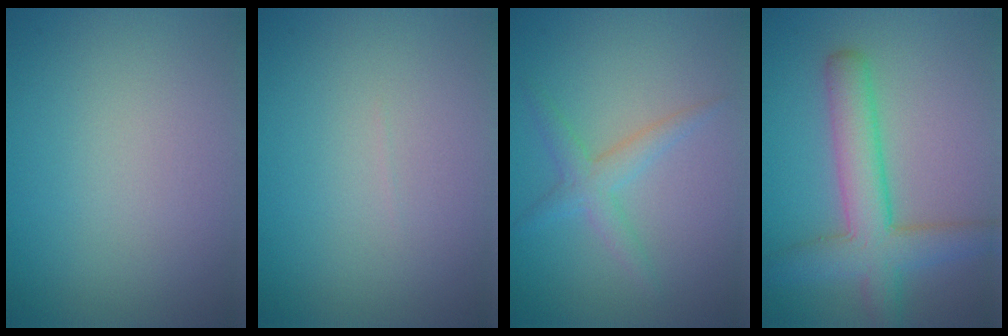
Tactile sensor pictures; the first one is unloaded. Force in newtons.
{"total": 0.0}
{"total": 2.2, "press": 2.2, "slide": 0.1}
{"total": 6.1, "press": 6.1, "slide": 0.2}